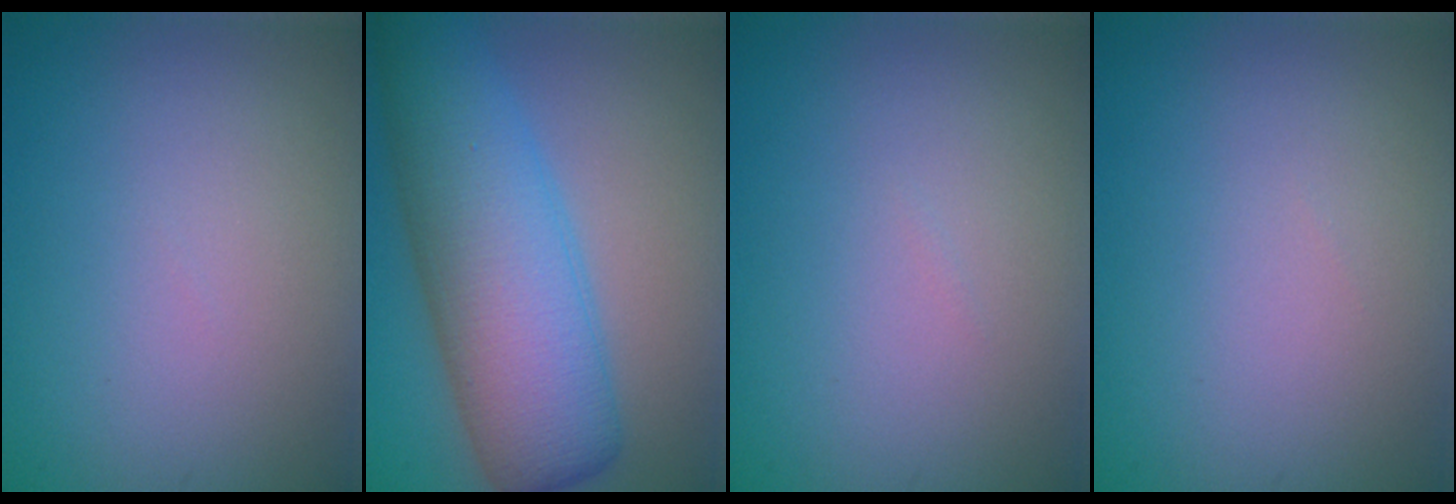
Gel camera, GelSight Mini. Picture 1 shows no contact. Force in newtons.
{"total": 10.0, "press": 10.0, "slide": 0.2}
{"total": 0.0}
{"total": 0.0}